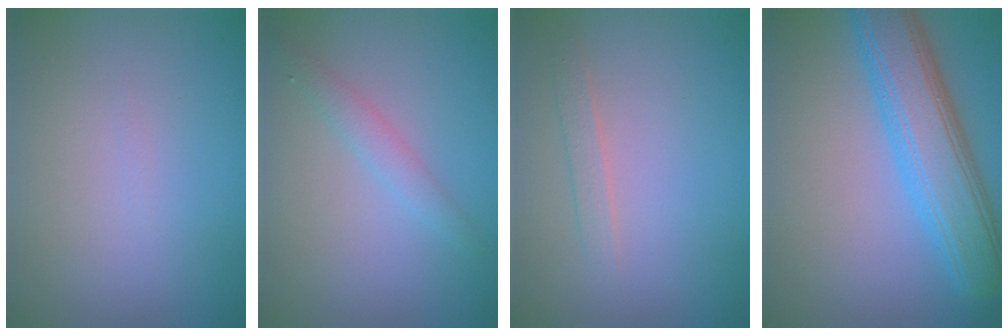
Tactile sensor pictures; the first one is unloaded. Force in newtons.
{"total": 1.7, "press": 1.7, "slide": 0.0}
{"total": 1.2, "press": 1.2, "slide": 0.1}
{"total": 7.4, "press": 7.4, "slide": 0.4}